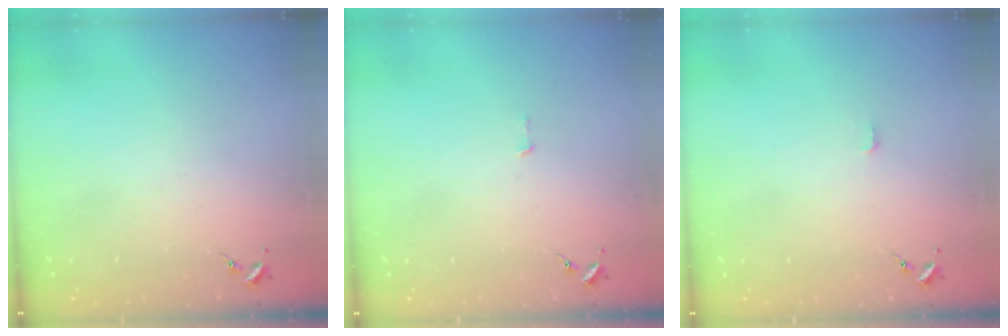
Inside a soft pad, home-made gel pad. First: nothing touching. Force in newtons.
{"total": 2.9, "press": 2.9, "slide": 0.2}
{"total": 2.8, "press": 2.8, "slide": 0.2}